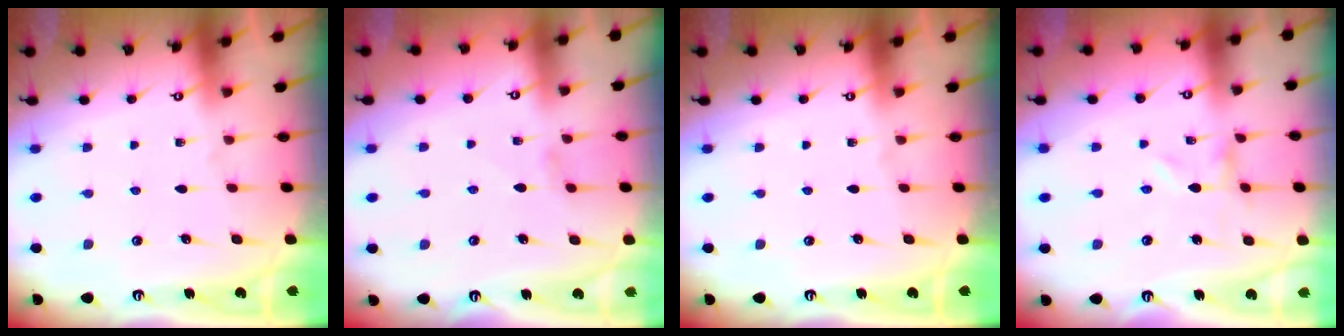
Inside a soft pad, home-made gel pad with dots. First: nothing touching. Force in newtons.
{"total": 0.7, "press": 0.6, "slide": 0.3}
{"total": 0.0}
{"total": 0.0}